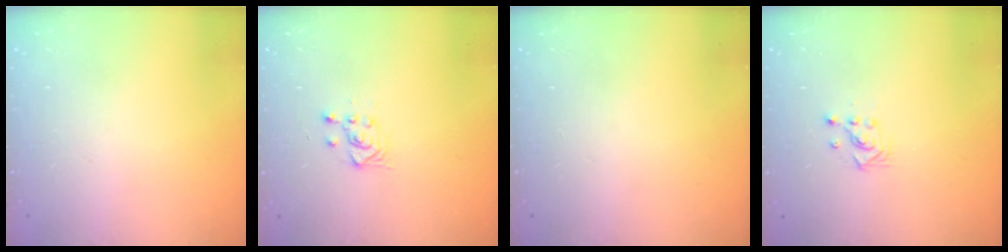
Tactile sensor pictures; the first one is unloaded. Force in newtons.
{"total": 3.6, "press": 3.3, "slide": 1.4}
{"total": 0.0}
{"total": 3.4, "press": 3.4, "slide": 0.2}